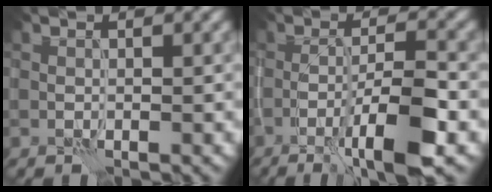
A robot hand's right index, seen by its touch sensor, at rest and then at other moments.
{"total": 6.6, "force": [-2.9, 1.0, 5.8], "torque": [-0.090, 0.007, -0.053]}